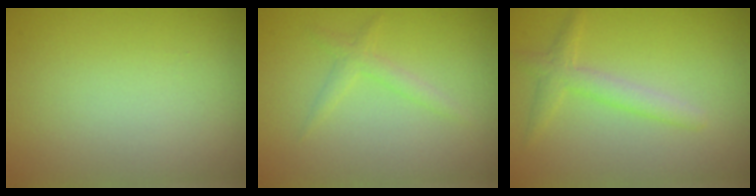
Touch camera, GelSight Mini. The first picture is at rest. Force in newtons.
{"total": 1.3, "press": 1.3, "slide": 0.0}
{"total": 2.2, "press": 2.2, "slide": 0.1}